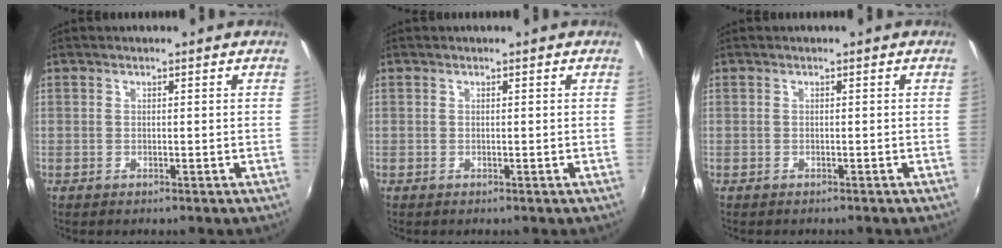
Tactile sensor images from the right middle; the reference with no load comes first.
{"total": 0.0}
{"total": 0.6, "force": [-0.6, 0.2, 0.2], "torque": [-0.004, -0.002, -0.009]}